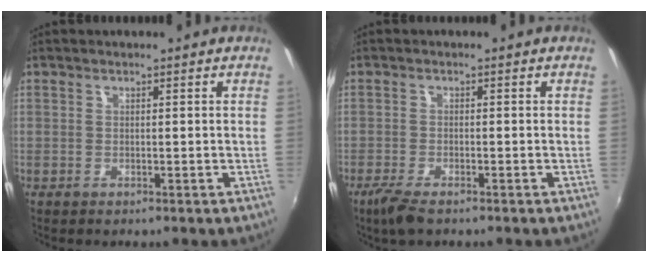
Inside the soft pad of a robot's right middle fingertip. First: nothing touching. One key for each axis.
{"total": 4.3, "fx": -3.1, "fy": 1.1, "fz": 2.8, "tx": -0.073, "ty": -0.015, "tz": -0.060}